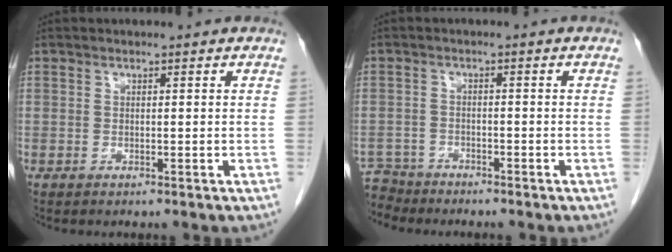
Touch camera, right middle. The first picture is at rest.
{"total": 4.6, "force": [-4.3, 1.1, -0.8], "torque": [0.017, -0.007, -0.081]}